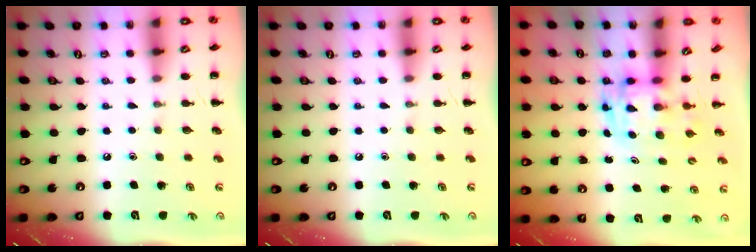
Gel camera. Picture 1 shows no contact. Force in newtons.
{"total": 0.0}
{"total": 2.8, "press": 2.7, "slide": 0.6}